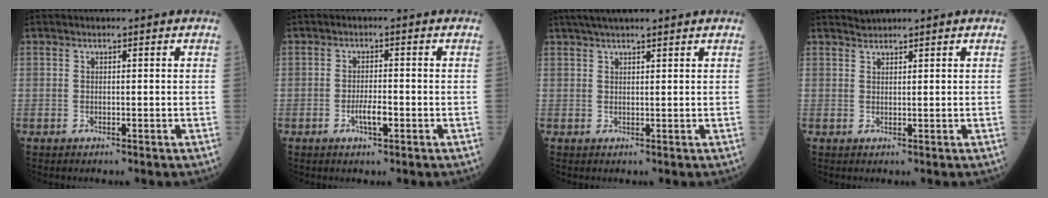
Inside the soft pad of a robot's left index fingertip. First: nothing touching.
{"total": 2.8, "force": [-1.3, 0.5, 2.4], "torque": [-0.043, -0.005, -0.025]}
{"total": 6.2, "force": [5.2, 0.4, 3.4], "torque": [-0.049, 0.029, 0.081]}
{"total": 0.9, "force": [0.8, -0.3, -0.4], "torque": [0.000, 0.003, 0.021]}